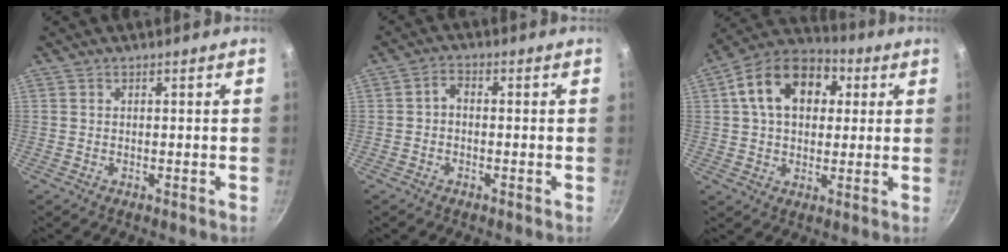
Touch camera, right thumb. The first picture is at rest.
{"total": 2.4, "force": [-0.7, 1.6, 1.6], "torque": [-0.030, 0.016, -0.017]}
{"total": 16.3, "force": [4.2, 11.4, 10.9], "torque": [-0.157, 0.023, 0.050]}